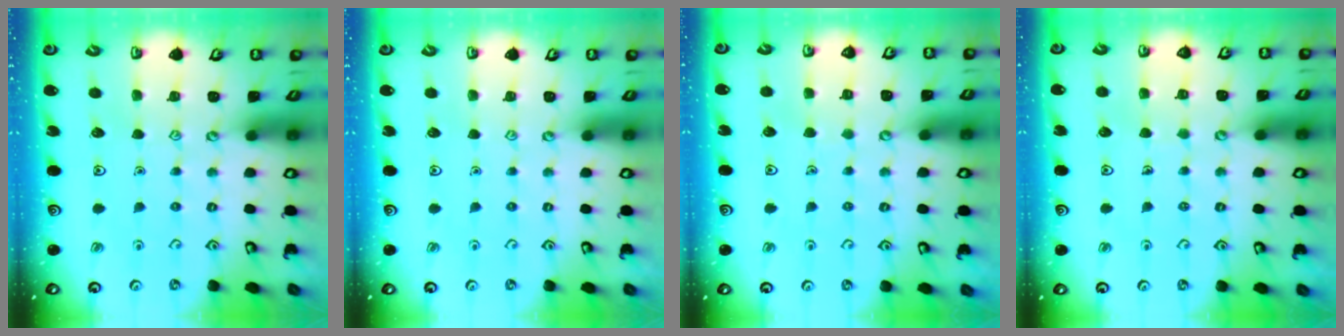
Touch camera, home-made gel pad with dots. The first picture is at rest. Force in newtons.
{"total": 0.0}
{"total": 2.4, "press": 2.4, "slide": 0.2}
{"total": 3.8, "press": 3.8, "slide": 0.3}